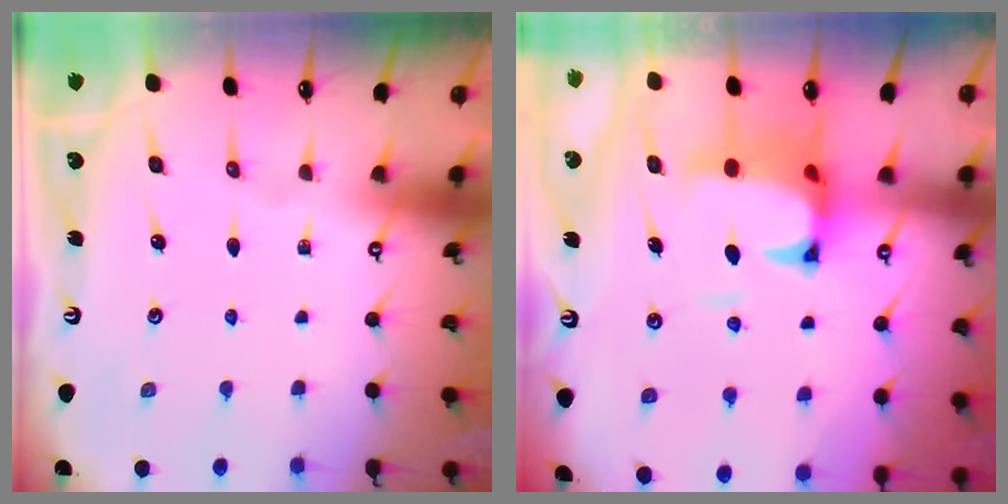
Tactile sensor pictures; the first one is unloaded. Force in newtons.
{"total": 2.6, "press": 2.4, "slide": 1.1}